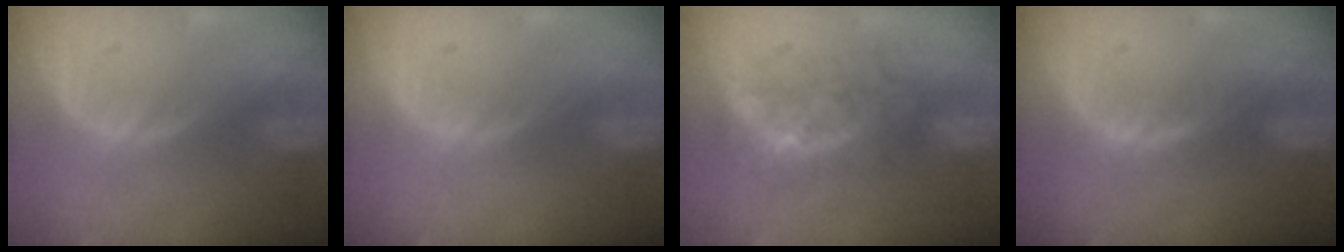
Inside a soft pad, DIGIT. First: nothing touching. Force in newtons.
{"total": 0.0}
{"total": 8.4, "press": 7.5, "slide": 3.7}
{"total": 2.1, "press": 2.1, "slide": 0.2}